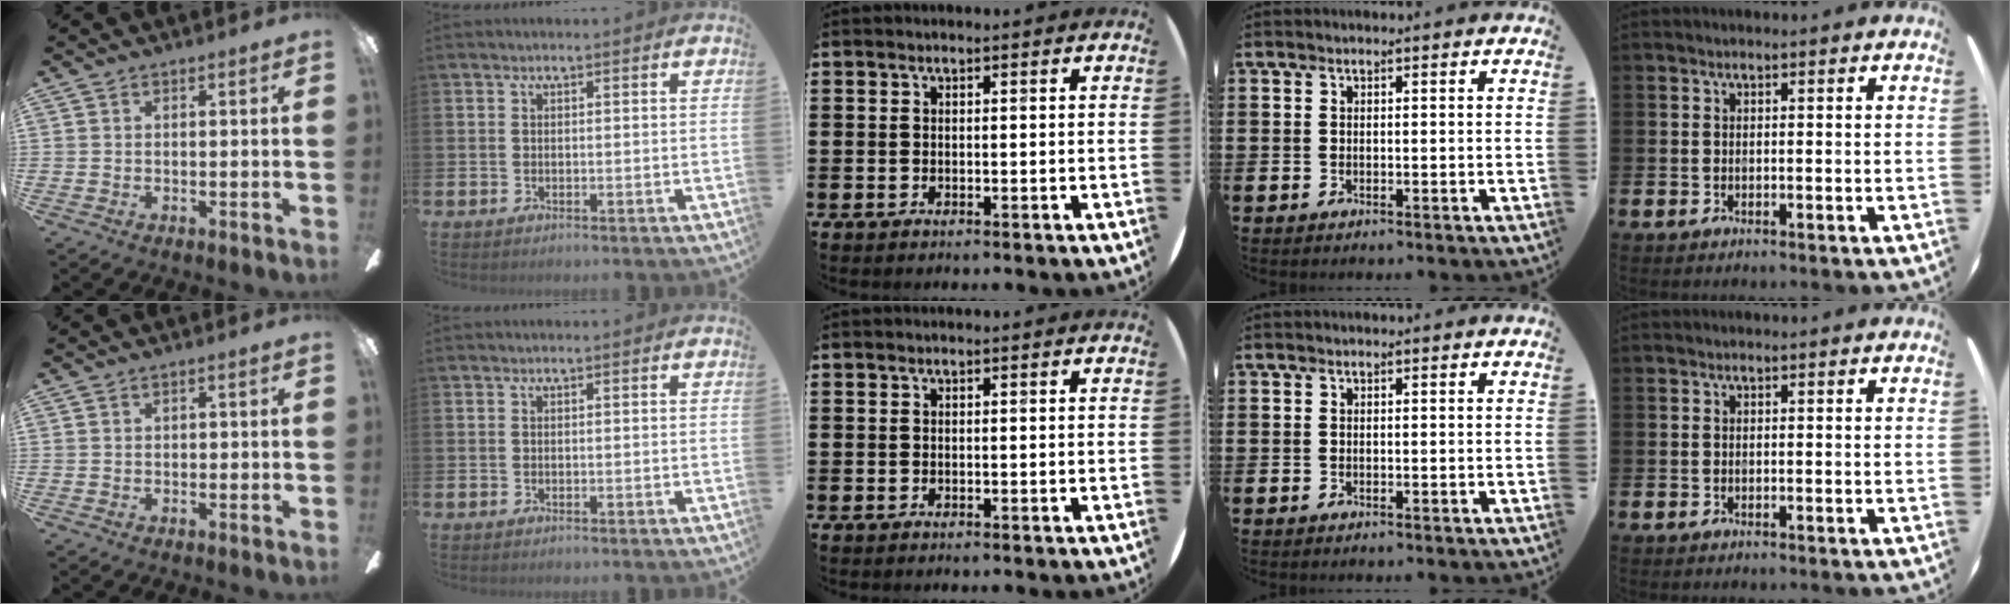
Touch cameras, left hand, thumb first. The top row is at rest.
{"thumb": {"total": 0.5, "force": [-0.2, 0.3, 0.4], "torque": [-0.007, 0.003, -0.003]}}